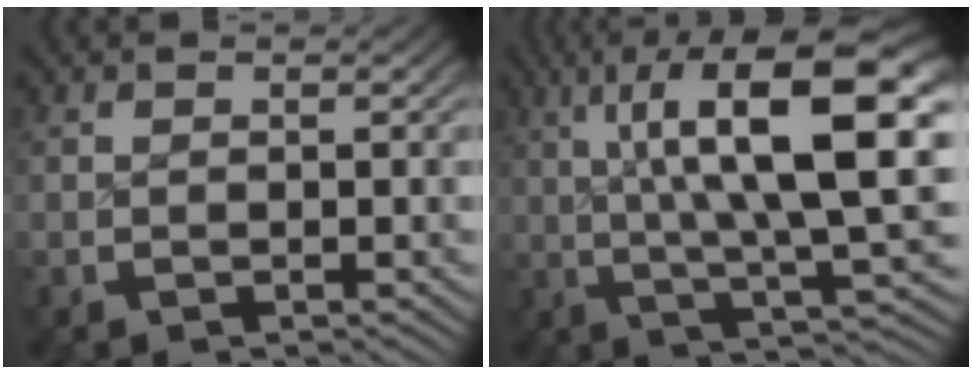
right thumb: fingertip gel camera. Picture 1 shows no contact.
{"total": 13.5, "force": [2.8, 5.7, 12.0], "torque": [-0.171, -0.017, 0.042]}